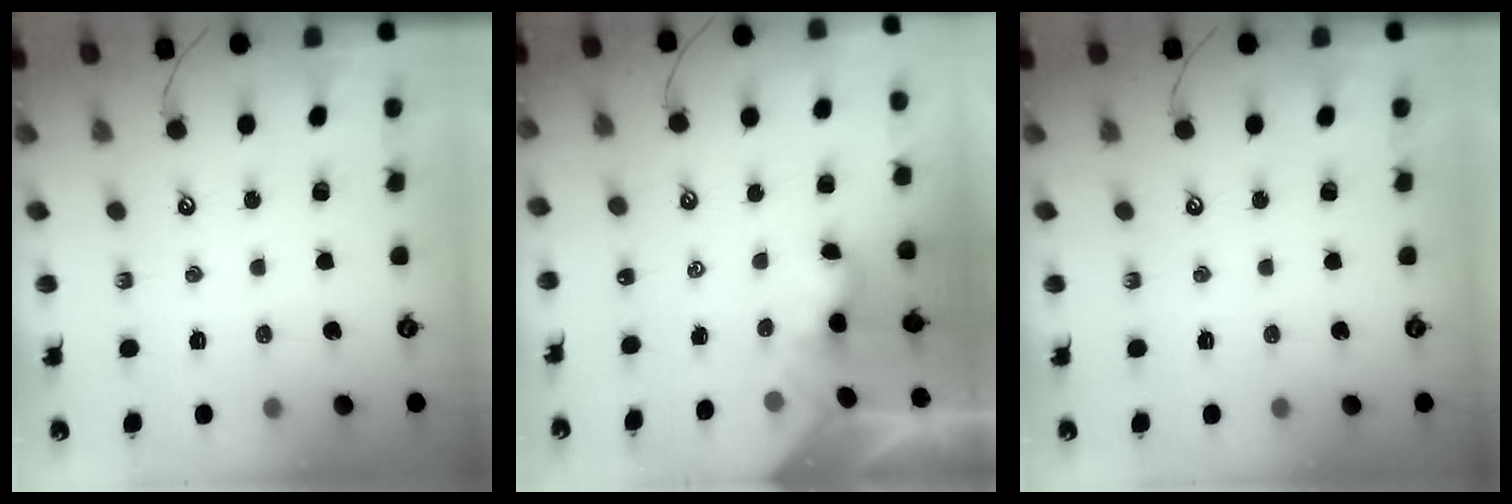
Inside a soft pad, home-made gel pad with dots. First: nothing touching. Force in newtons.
{"total": 1.1, "press": 1.0, "slide": 0.2}
{"total": 0.0}